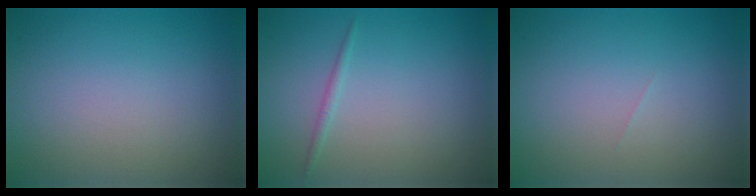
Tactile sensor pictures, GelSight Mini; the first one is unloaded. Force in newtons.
{"total": 0.7, "press": 0.7, "slide": 0.0}
{"total": 0.0}